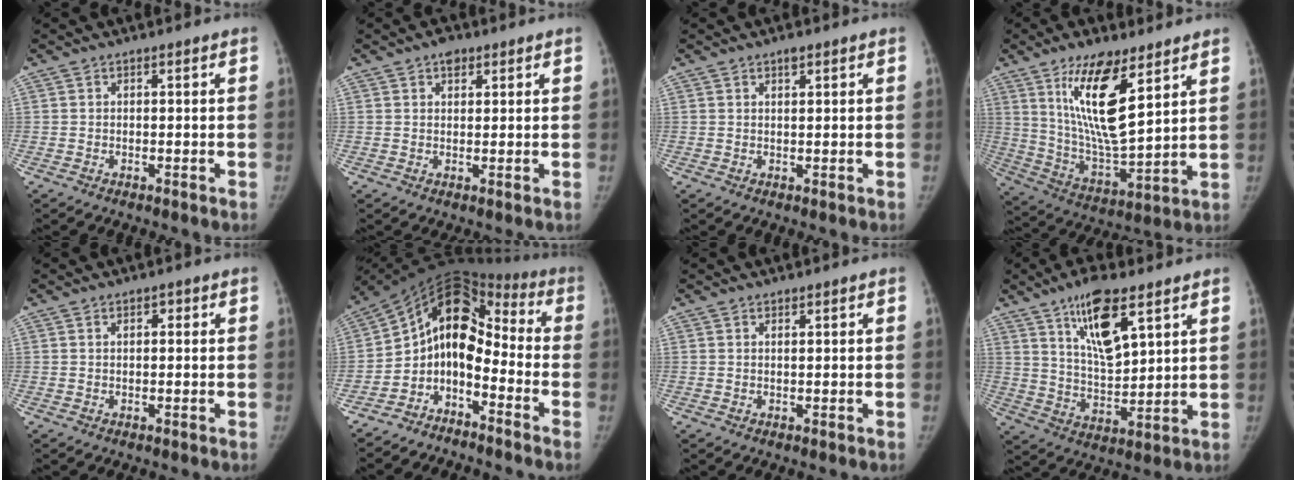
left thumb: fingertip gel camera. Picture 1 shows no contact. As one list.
[{"total": 2.7, "force": [1.5, 1.7, 1.4], "torque": [-0.009, -0.005, 0.021]}, {"total": 1.6, "force": [1.0, 0.6, 1.1], "torque": [-0.012, -0.003, 0.014]}, {"total": 16.9, "force": [8.4, 5.4, 13.6], "torque": [-0.229, -0.051, 0.163]}, {"total": 1.2, "force": [0.4, 0.6, 0.9], "torque": [-0.008, 0.002, 0.005]}, {"total": 12.6, "force": [-5.1, 8.1, 8.3], "torque": [-0.107, 0.113, -0.103]}, {"total": 0.6, "force": [0.4, 0.2, 0.4], "torque": [-0.007, -0.001, 0.006]}, {"total": 13.2, "force": [7.1, 4.7, 10.1], "torque": [-0.152, -0.039, 0.132]}]